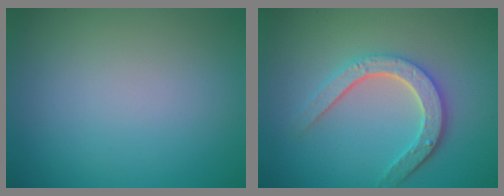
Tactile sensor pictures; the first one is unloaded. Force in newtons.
{"total": 4.6, "press": 3.5, "slide": 3.0}